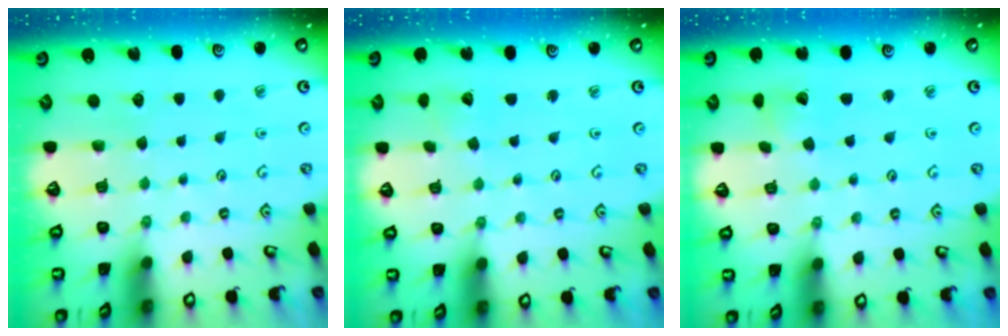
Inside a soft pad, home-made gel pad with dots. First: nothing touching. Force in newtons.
{"total": 1.4, "press": 1.4, "slide": 0.1}
{"total": 2.0, "press": 2.0, "slide": 0.1}